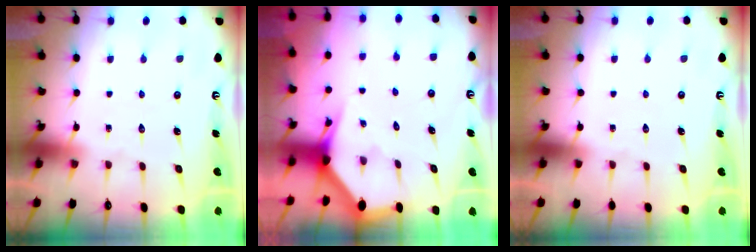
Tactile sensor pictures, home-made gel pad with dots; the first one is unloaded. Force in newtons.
{"total": 2.8, "press": 2.8, "slide": 0.2}
{"total": 0.0}